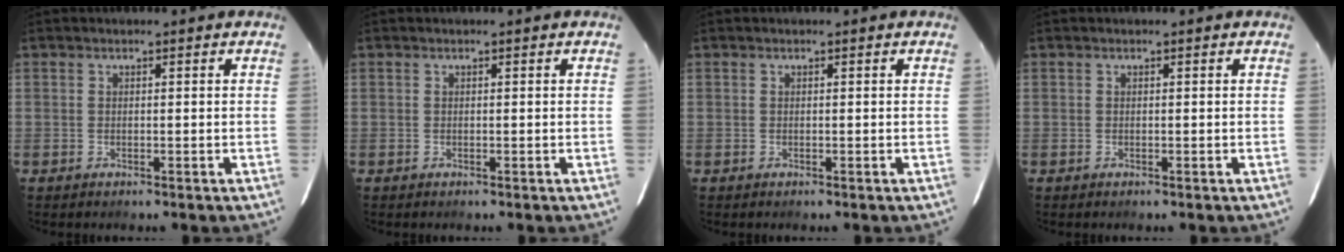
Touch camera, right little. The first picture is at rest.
{"total": 0.0}
{"total": 0.0}
{"total": 0.0}